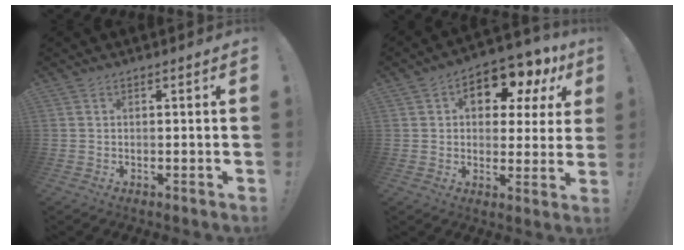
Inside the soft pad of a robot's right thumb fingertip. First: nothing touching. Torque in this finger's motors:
{"motor_torque": [0.77, 2.57, 0.43, -0.07, 0.00]}